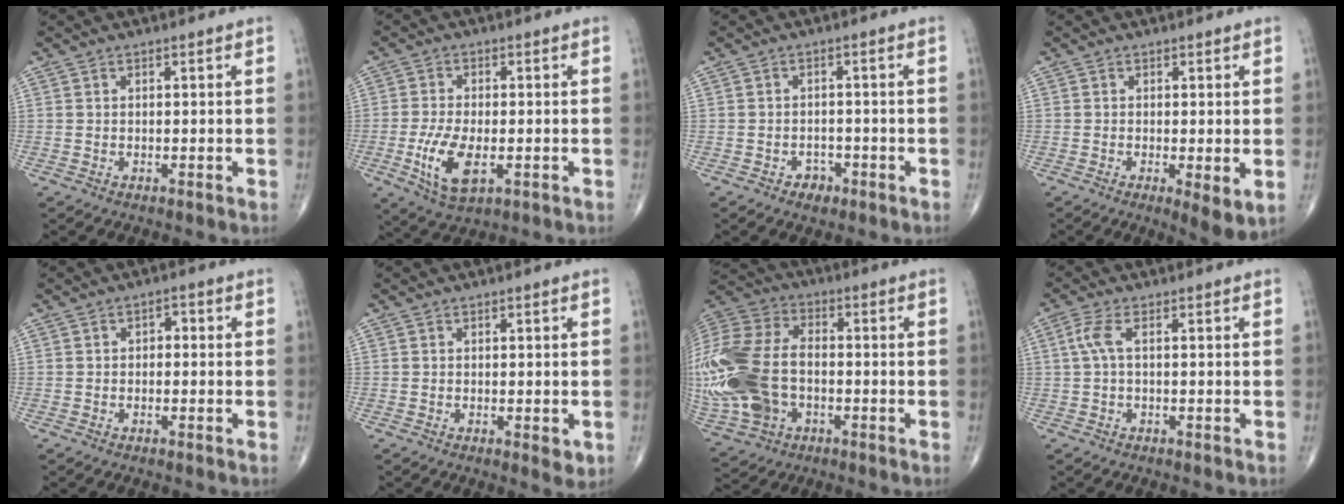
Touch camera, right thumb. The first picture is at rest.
{"total": 8.7, "force": [-2.4, 4.1, 7.3], "torque": [-0.146, -0.006, -0.038]}
{"total": 2.7, "force": [-1.5, 1.9, 1.0], "torque": [0.000, 0.012, -0.020]}
{"total": 4.7, "force": [-0.8, 1.3, 4.5], "torque": [-0.070, -0.015, -0.015]}
{"total": 1.7, "force": [-0.2, 1.2, 1.2], "torque": [-0.006, 0.009, -0.012]}
{"total": 2.1, "force": [-0.5, 0.9, 1.8], "torque": [-0.019, -0.004, -0.006]}
{"total": 26.7, "force": [-3.9, 18.0, 19.4], "torque": [-0.497, 0.012, -0.064]}
{"total": 3.1, "force": [0.3, 0.8, 3.0], "torque": [-0.087, 0.011, 0.005]}